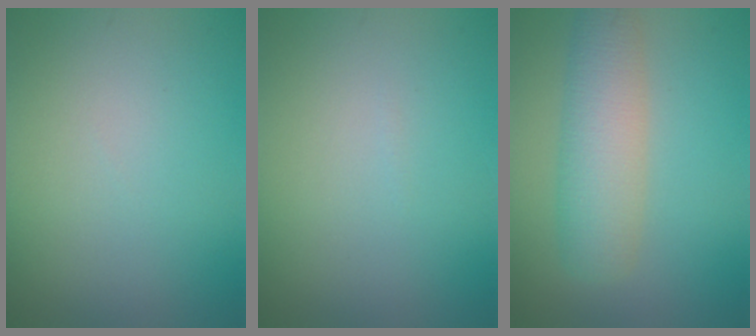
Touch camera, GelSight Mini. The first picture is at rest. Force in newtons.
{"total": 0.0}
{"total": 5.2, "press": 5.2, "slide": 0.2}